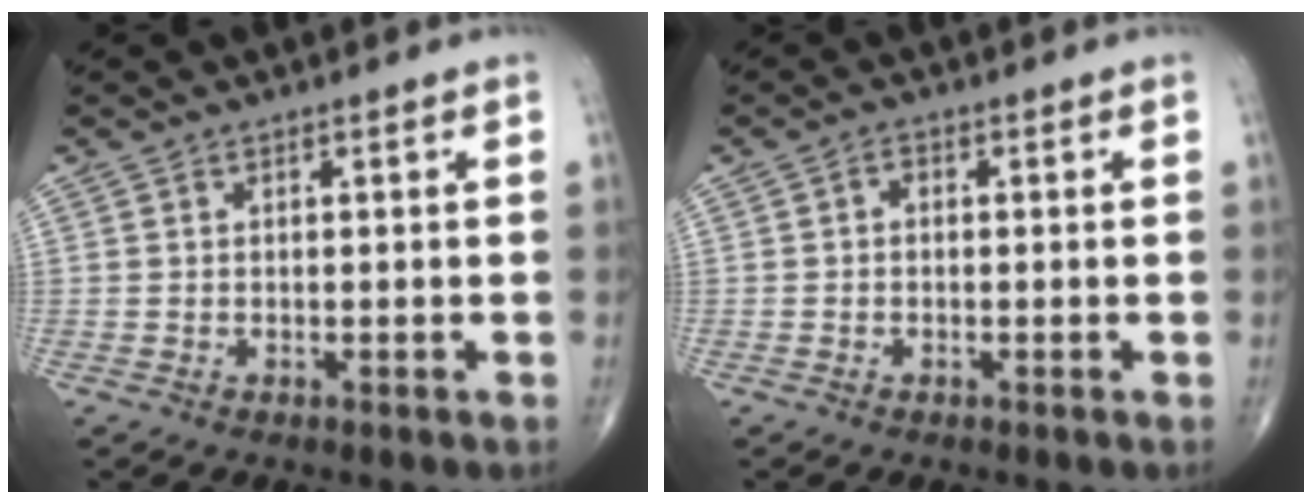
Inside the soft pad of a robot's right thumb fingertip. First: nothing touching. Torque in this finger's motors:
{"motor_torque": [-0.10, -0.08, 0.28, 0.02, -0.04]}